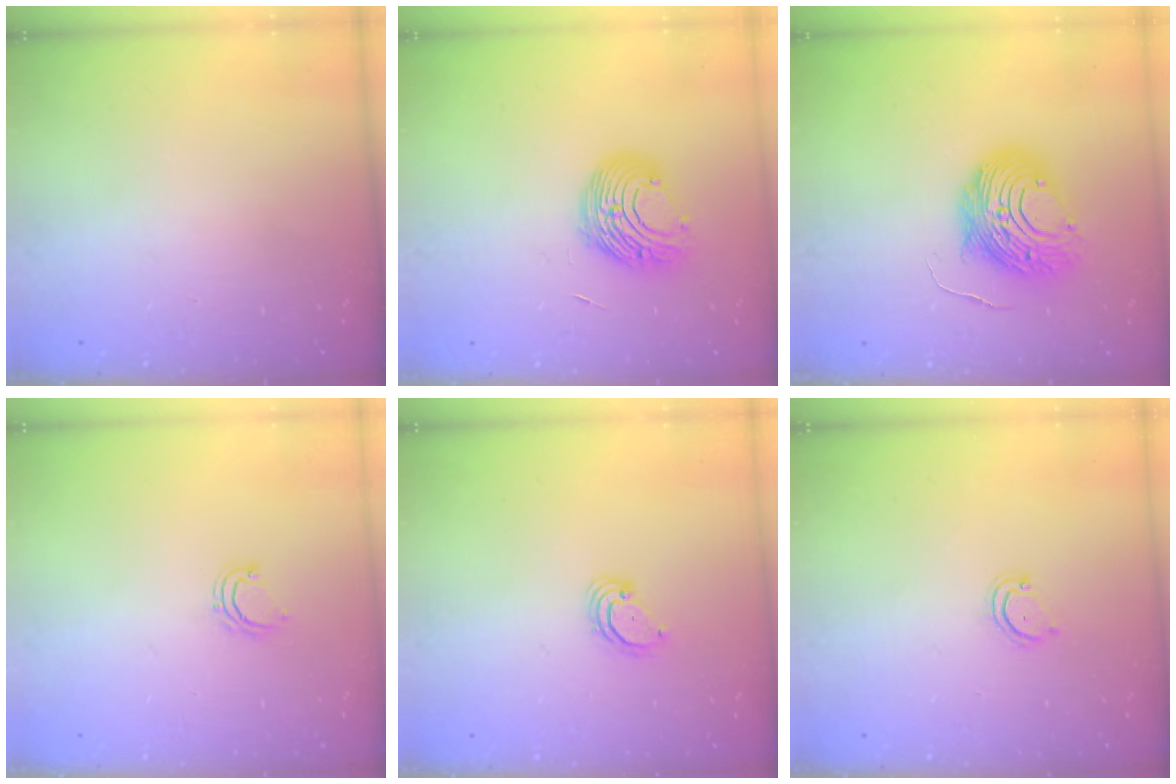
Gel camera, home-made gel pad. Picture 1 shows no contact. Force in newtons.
{"total": 9.6, "press": 9.6, "slide": 0.7}
{"total": 11.2, "press": 11.1, "slide": 1.1}
{"total": 4.9, "press": 4.8, "slide": 0.9}
{"total": 3.7, "press": 3.7, "slide": 0.3}
{"total": 3.8, "press": 3.8, "slide": 0.2}